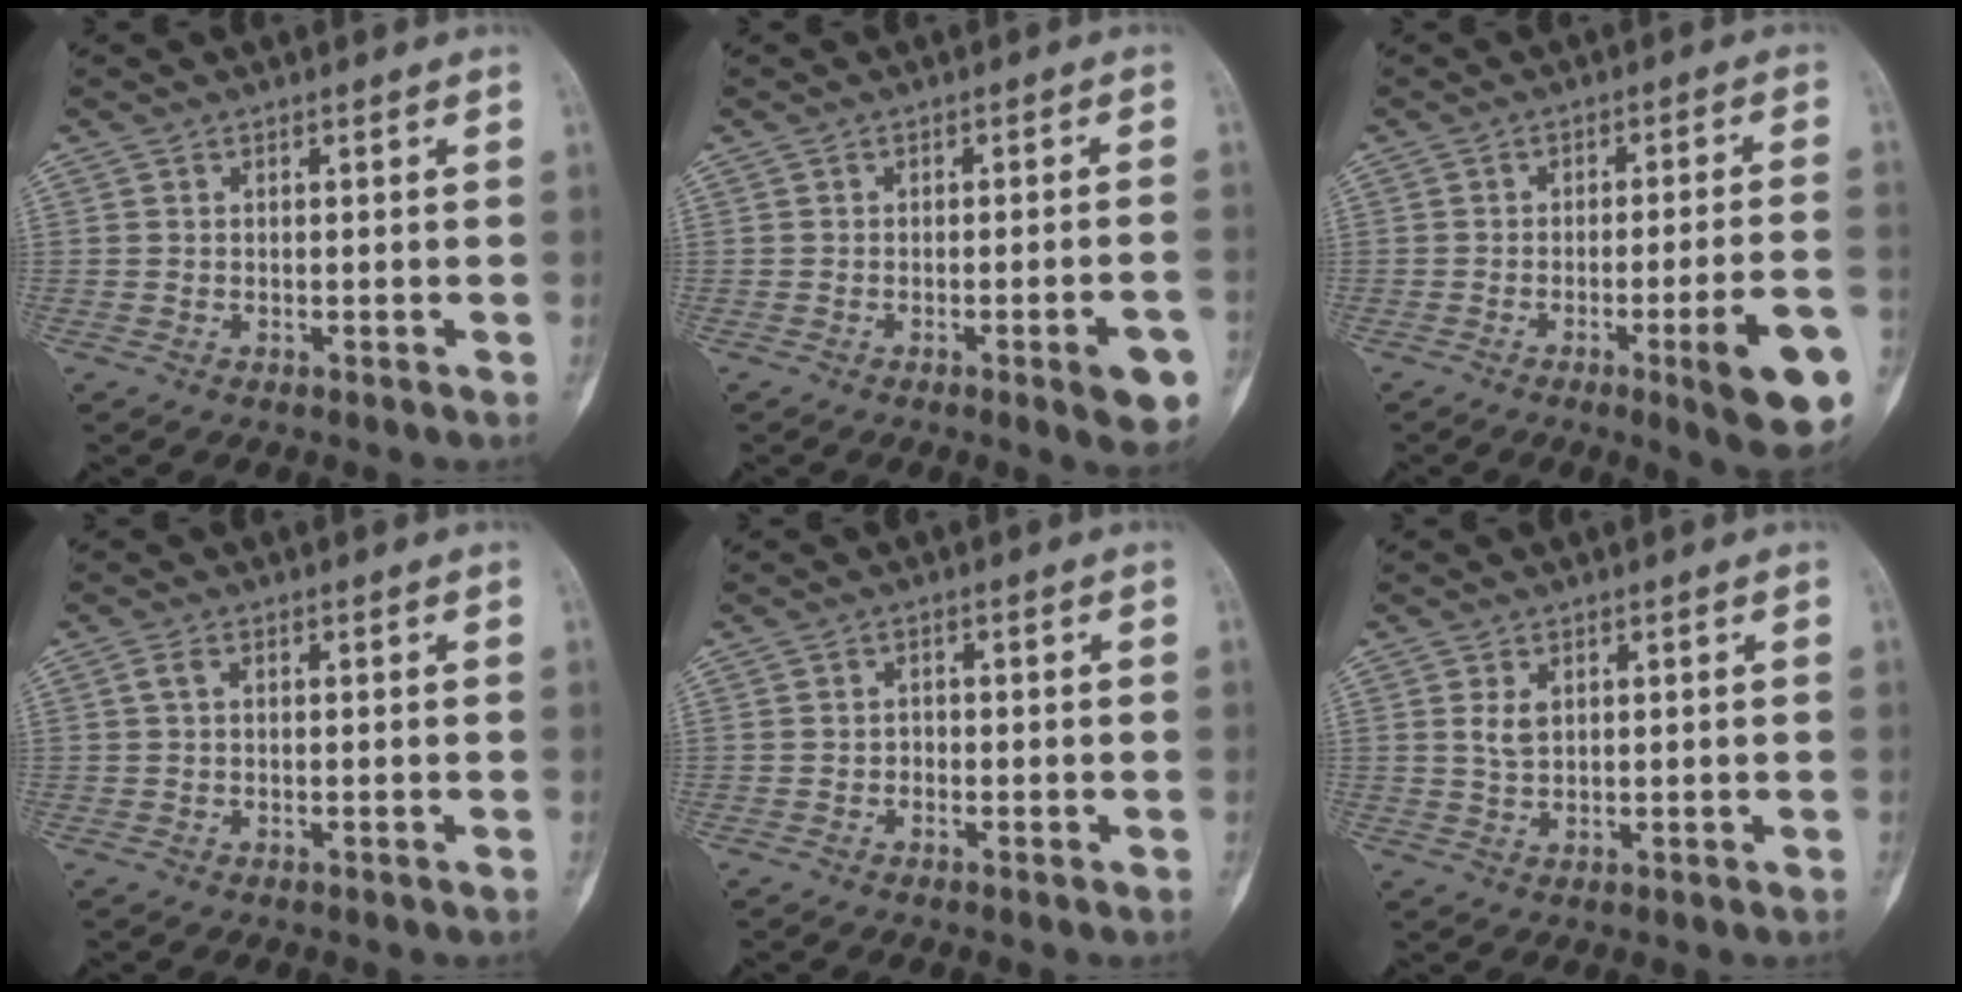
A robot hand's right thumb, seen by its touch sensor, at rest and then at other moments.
{"total": 6.6, "force": [-2.8, 1.3, 5.8], "torque": [-0.065, 0.010, -0.031]}
{"total": 12.4, "force": [-5.0, 1.6, 11.2], "torque": [-0.147, 0.012, -0.063]}
{"total": 1.3, "force": [0.3, 0.6, 1.1], "torque": [-0.027, 0.005, 0.006]}
{"total": 1.0, "force": [-0.4, 0.8, 0.3], "torque": [0.003, 0.005, -0.011]}
{"total": 2.6, "force": [0.9, 1.6, 1.9], "torque": [-0.031, -0.003, 0.021]}